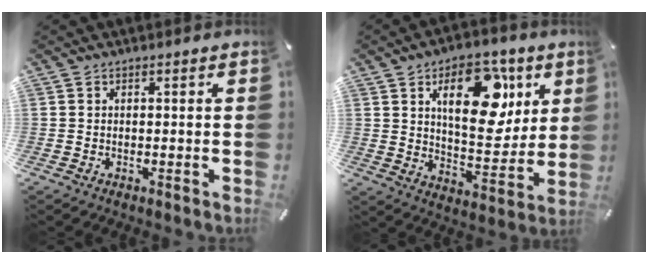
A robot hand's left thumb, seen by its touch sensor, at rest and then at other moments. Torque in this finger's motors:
{"motor_torque": [0.82, 0.82, 1.88, -0.89, 0.52]}